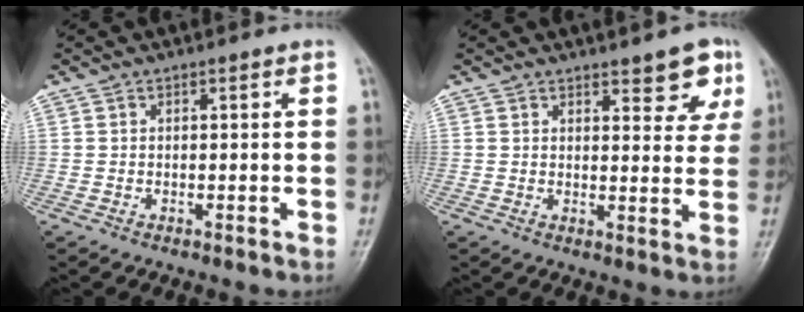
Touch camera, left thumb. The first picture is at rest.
{"total": 6.8, "force": [4.3, 2.6, 4.5], "torque": [-0.024, -0.023, 0.049]}